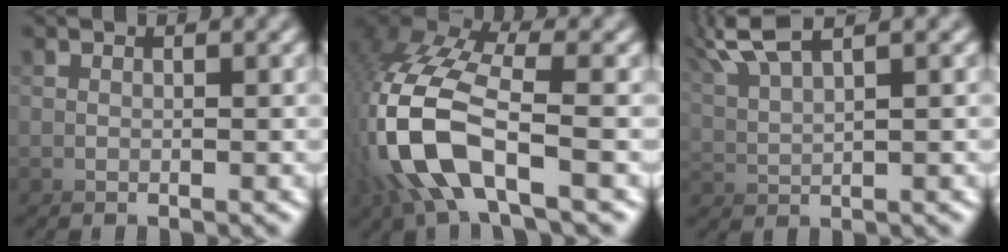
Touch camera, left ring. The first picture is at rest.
{"total": 4.2, "force": [-1.7, 2.3, 3.1], "torque": [-0.159, -0.015, -0.028]}
{"total": 2.6, "force": [2.6, -0.2, 0.5], "torque": [-0.067, 0.007, 0.044]}